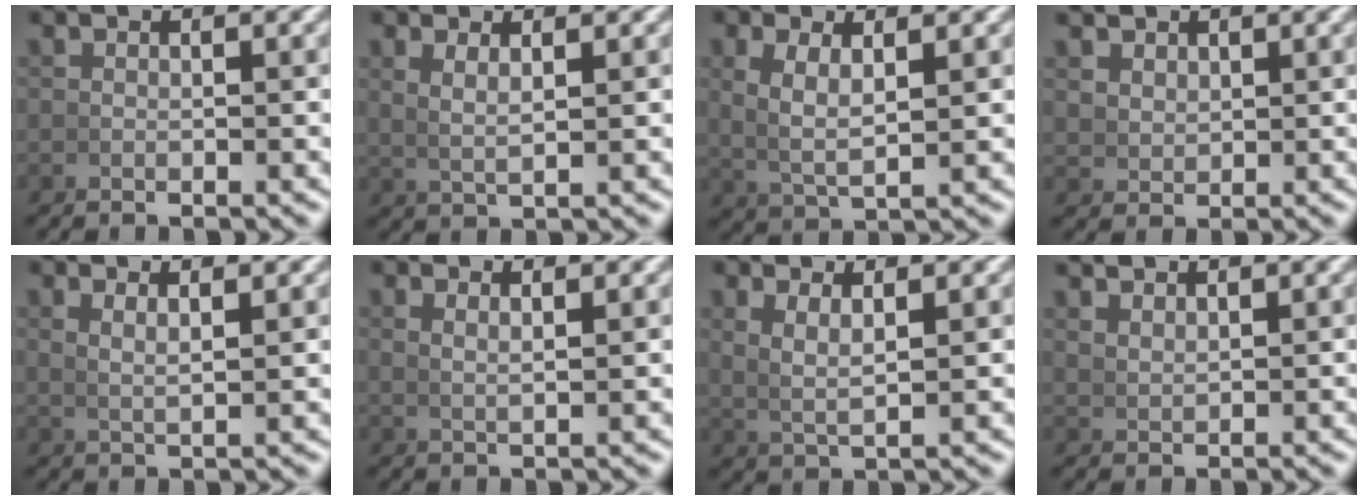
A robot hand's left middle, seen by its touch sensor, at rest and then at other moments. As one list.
[{"total": 2.0, "force": [1.2, 0.2, 1.5], "torque": [-0.029, -0.004, 0.032]}, {"total": 3.3, "force": [1.0, 1.3, 2.8], "torque": [-0.056, -0.004, 0.030]}, {"total": 2.3, "force": [1.8, 1.2, 0.8], "torque": [-0.016, -0.001, 0.044]}, {"total": 1.8, "force": [1.3, -0.2, 1.2], "torque": [-0.021, -0.006, 0.033]}, {"total": 1.4, "force": [1.1, -0.3, 0.8], "torque": [-0.014, -0.004, 0.028]}, {"total": 2.7, "force": [1.3, 0.8, 2.2], "torque": [-0.039, -0.004, 0.032]}, {"total": 2.1, "force": [2.0, 0.2, 0.5], "torque": [-0.005, 0.002, 0.046]}]